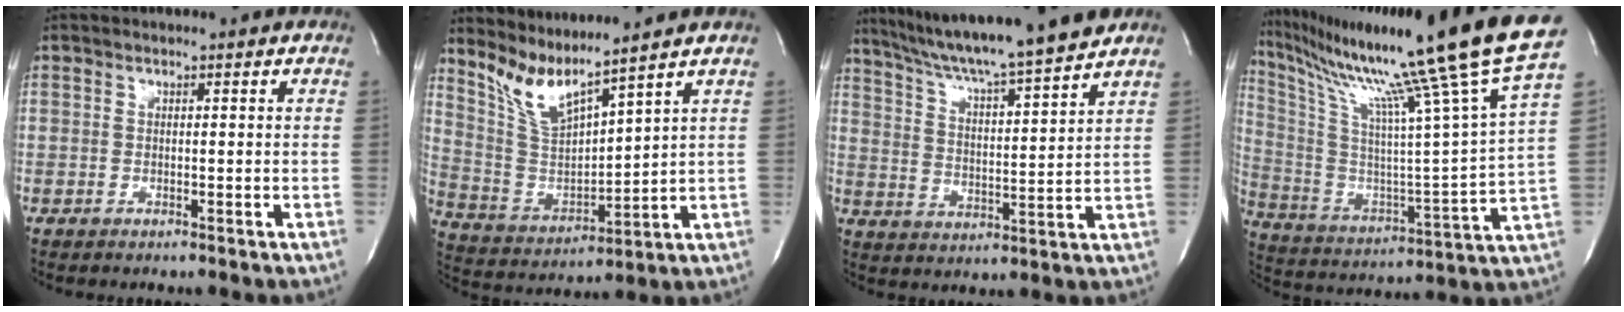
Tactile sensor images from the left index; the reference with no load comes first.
{"total": 8.1, "force": [7.2, -0.6, 3.8], "torque": [-0.089, -0.013, 0.159]}
{"total": 16.1, "force": [14.3, -1.3, 7.4], "torque": [-0.129, -0.005, 0.219]}
{"total": 29.0, "force": [22.4, -3.0, 18.1], "torque": [-0.323, -0.062, 0.342]}